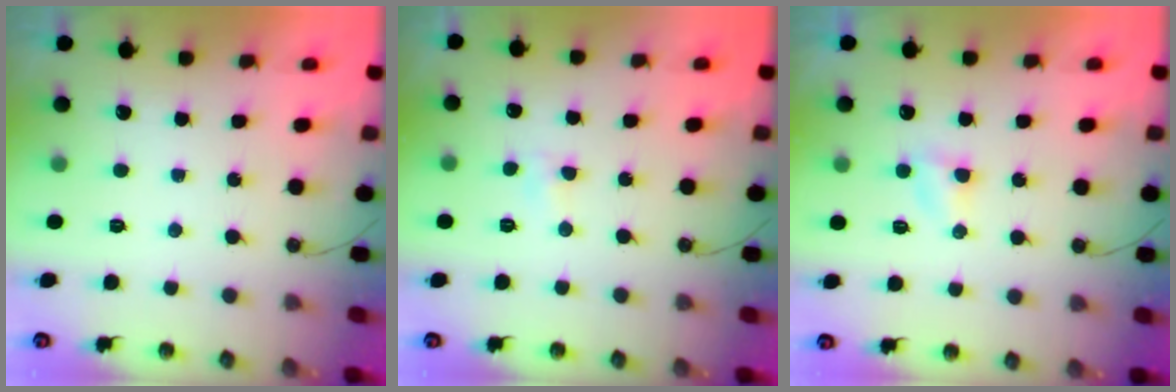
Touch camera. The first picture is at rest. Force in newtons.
{"total": 2.9, "press": 2.9, "slide": 0.4}
{"total": 3.0, "press": 3.0, "slide": 0.3}